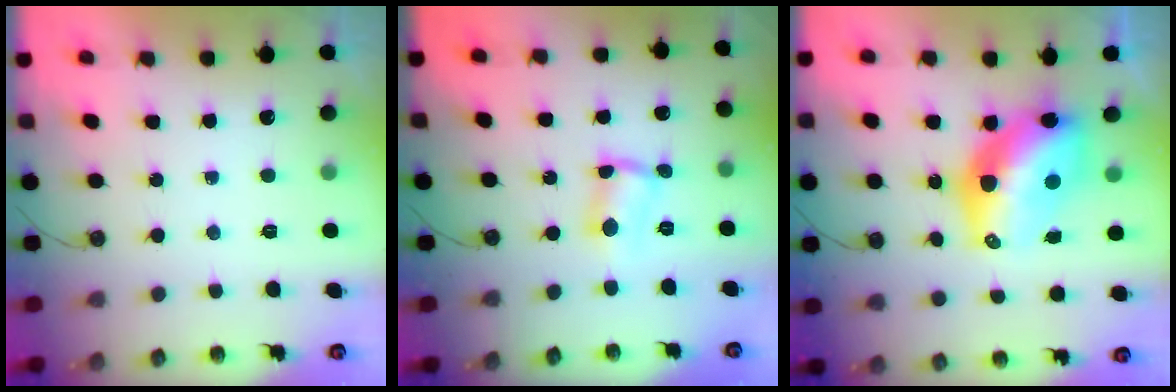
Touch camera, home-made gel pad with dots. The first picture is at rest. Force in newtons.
{"total": 2.8, "press": 2.8, "slide": 0.6}
{"total": 13.7, "press": 13.6, "slide": 1.3}